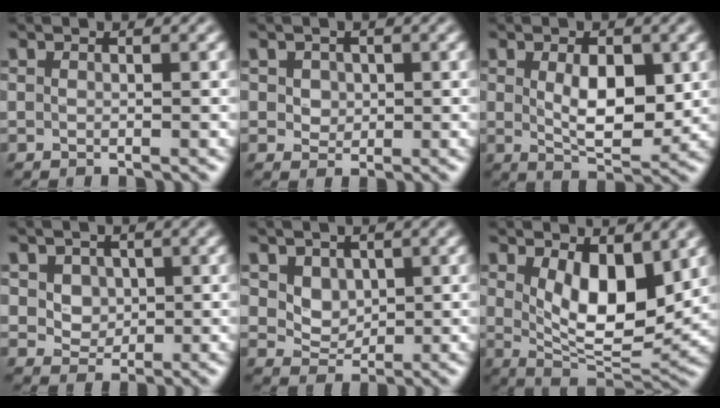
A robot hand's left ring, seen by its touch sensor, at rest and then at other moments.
{"total": 2.4, "force": [0.9, 1.9, 1.1], "torque": [-0.027, 0.008, 0.022]}
{"total": 5.3, "force": [0.5, 2.7, 4.5], "torque": [-0.074, -0.007, 0.016]}
{"total": 3.6, "force": [1.5, 2.9, 1.7], "torque": [-0.042, 0.001, 0.034]}
{"total": 2.6, "force": [1.1, 2.0, 1.2], "torque": [-0.033, -0.017, 0.032]}
{"total": 7.2, "force": [2.0, 3.5, 6.0], "torque": [-0.104, -0.019, 0.040]}